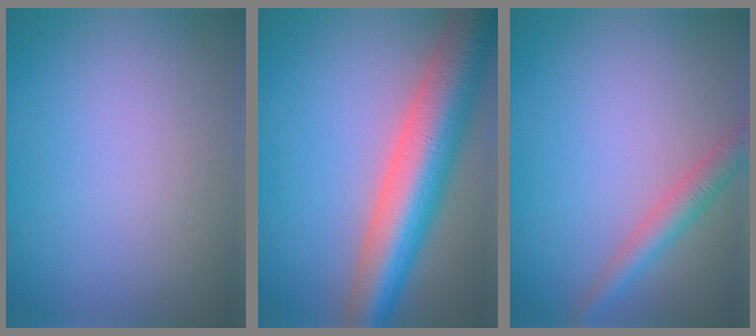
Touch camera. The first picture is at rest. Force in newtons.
{"total": 9.8, "press": 9.8, "slide": 0.1}
{"total": 2.8, "press": 2.8, "slide": 0.1}